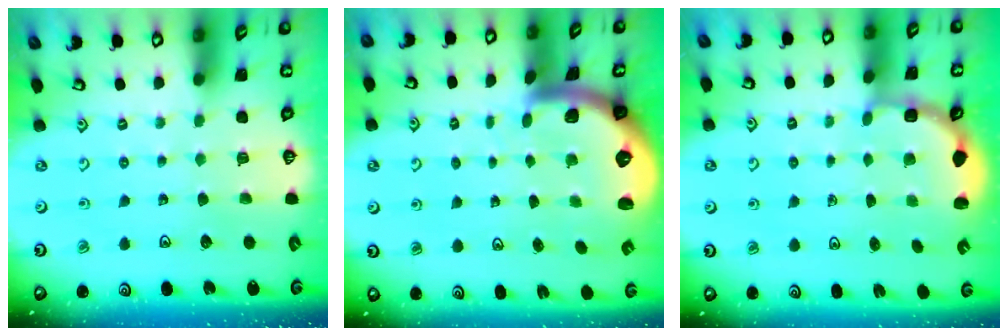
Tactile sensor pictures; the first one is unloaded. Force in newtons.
{"total": 2.8, "press": 2.7, "slide": 0.6}
{"total": 3.1, "press": 2.5, "slide": 1.9}